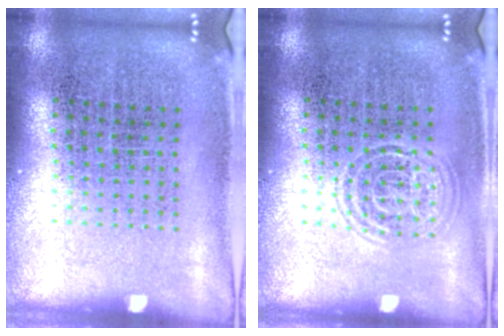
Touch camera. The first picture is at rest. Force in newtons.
{"total": 1.3, "press": 1.3, "slide": 0.2}